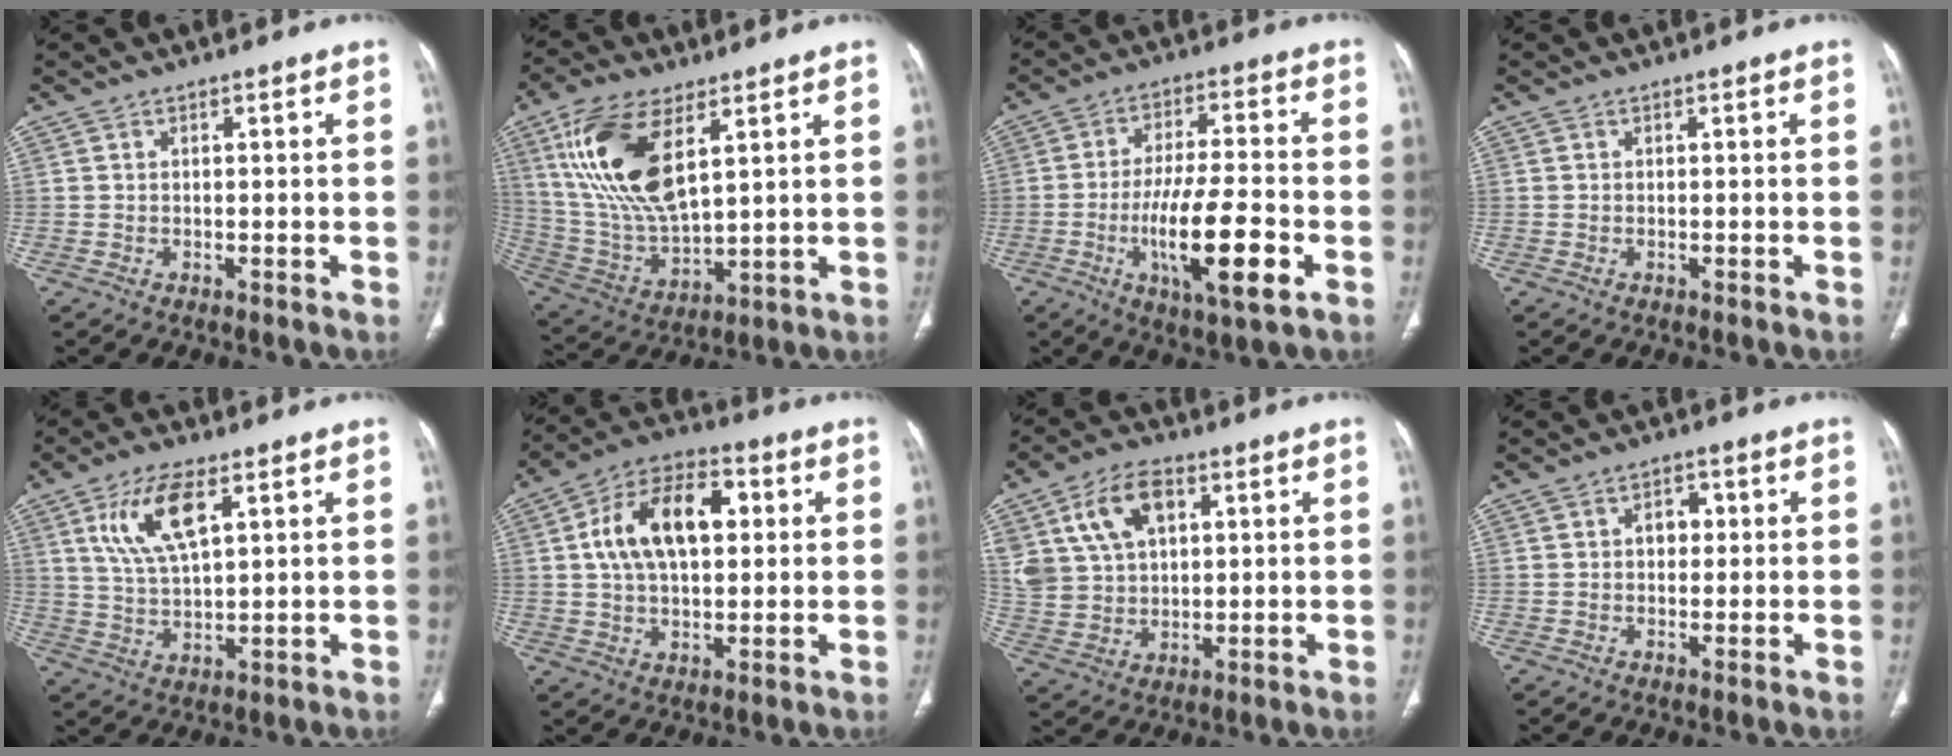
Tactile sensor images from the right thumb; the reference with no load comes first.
{"total": 18.2, "force": [7.4, 8.0, 14.5], "torque": [-0.290, -0.025, 0.151]}
{"total": 15.0, "force": [-4.5, 3.8, 13.8], "torque": [-0.244, 0.008, -0.075]}
{"total": 0.0}
{"total": 10.6, "force": [4.6, 4.3, 8.6], "torque": [-0.168, -0.013, 0.093]}
{"total": 16.0, "force": [3.2, 9.4, 12.6], "torque": [-0.205, 0.019, 0.050]}
{"total": 13.2, "force": [5.2, 8.6, 8.6], "torque": [-0.151, -0.004, 0.107]}
{"total": 3.2, "force": [0.5, 2.4, 2.1], "torque": [-0.016, 0.007, 0.003]}